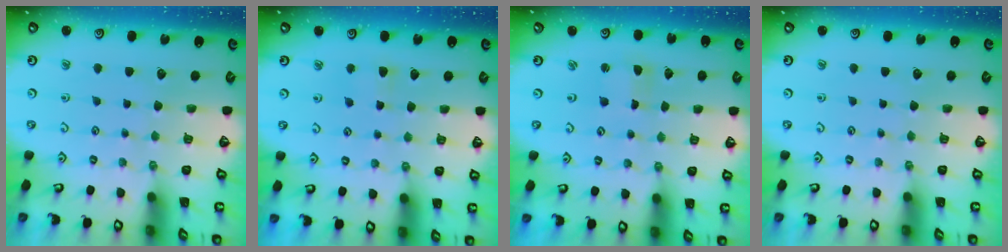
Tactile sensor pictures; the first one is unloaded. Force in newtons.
{"total": 3.9, "press": 3.9, "slide": 0.5}
{"total": 1.3, "press": 1.3, "slide": 0.3}
{"total": 0.0}